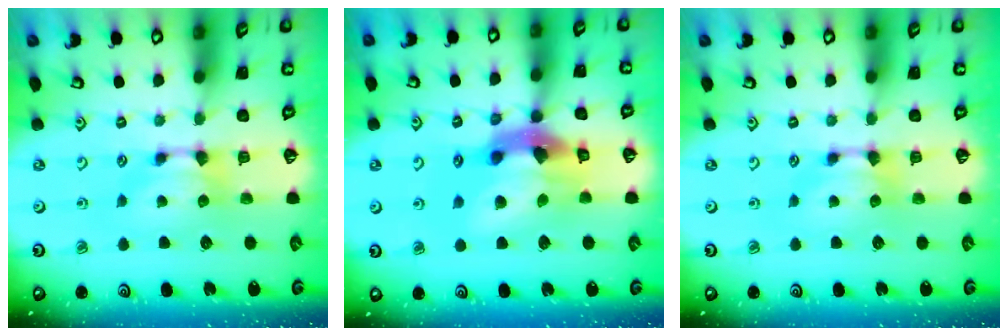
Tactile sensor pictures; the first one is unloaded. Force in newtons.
{"total": 10.5, "press": 10.2, "slide": 2.6}
{"total": 0.0}